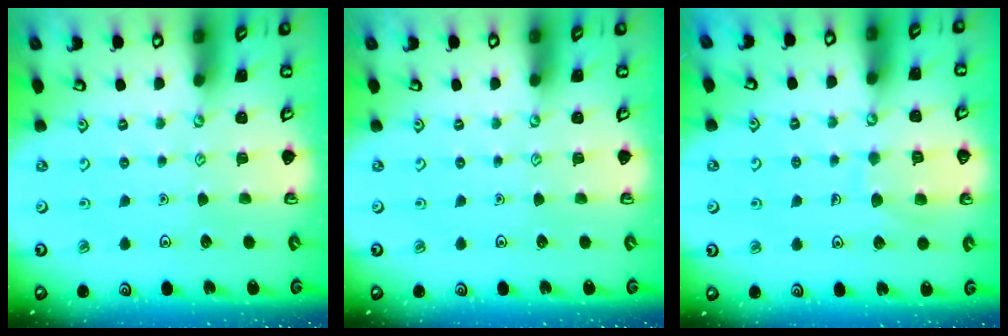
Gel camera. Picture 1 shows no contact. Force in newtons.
{"total": 0.0}
{"total": 8.5, "press": 8.4, "slide": 0.7}